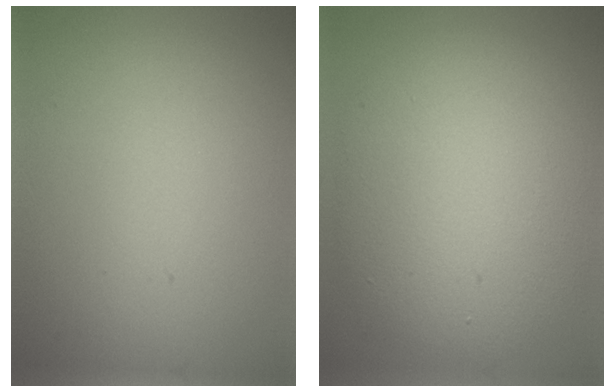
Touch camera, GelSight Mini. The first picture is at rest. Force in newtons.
{"total": 9.7, "press": 9.7, "slide": 0.4}